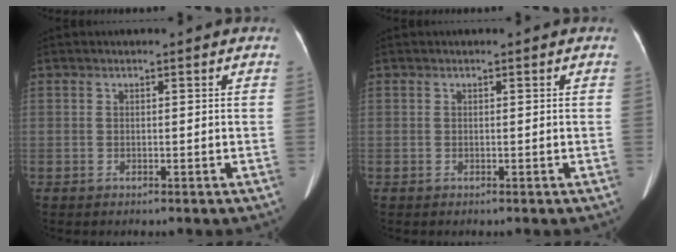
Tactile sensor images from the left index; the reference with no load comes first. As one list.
[{"total": 0.0}]